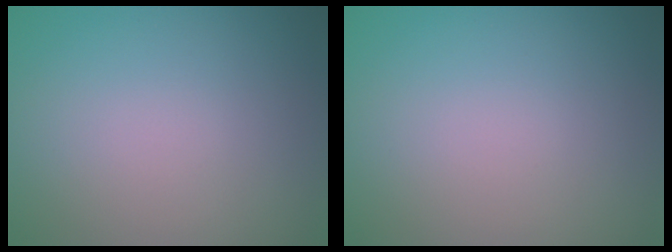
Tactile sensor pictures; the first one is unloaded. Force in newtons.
{"total": 0.0}